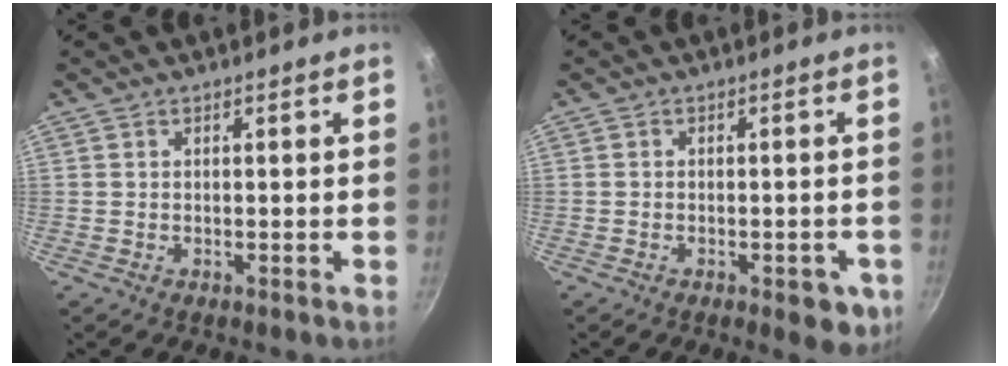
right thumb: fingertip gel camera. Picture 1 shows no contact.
{"total": 5.9, "force": [-2.4, 2.8, 4.6], "torque": [-0.033, 0.012, -0.026]}